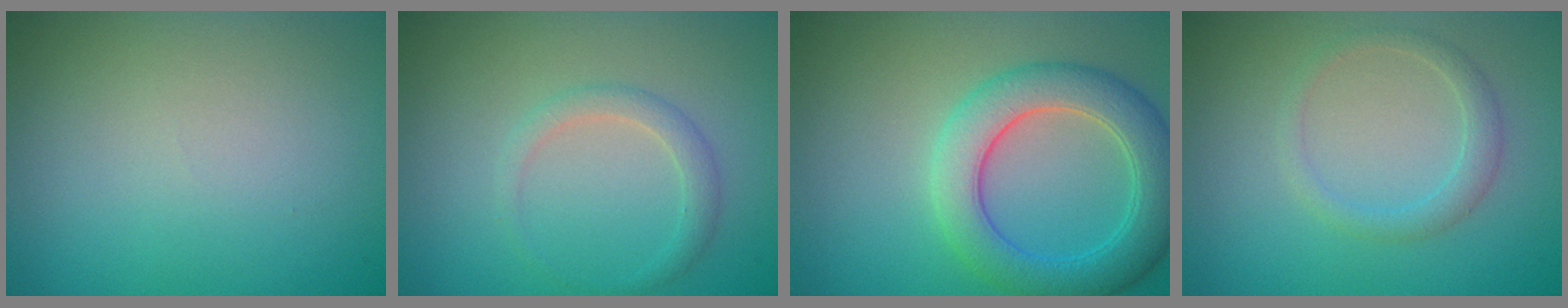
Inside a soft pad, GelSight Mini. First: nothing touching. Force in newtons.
{"total": 1.7, "press": 1.7, "slide": 0.1}
{"total": 5.7, "press": 5.7, "slide": 0.2}
{"total": 1.8, "press": 1.8, "slide": 0.1}